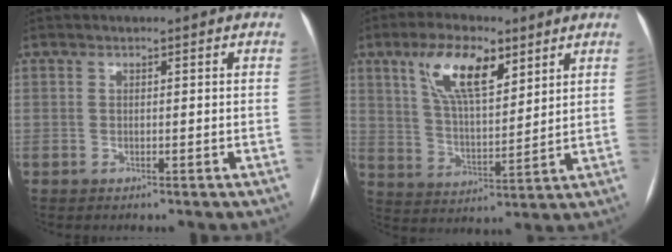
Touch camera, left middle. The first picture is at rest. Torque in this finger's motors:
{"motor_torque": [1.47, -0.67, 0.51, 0.13]}